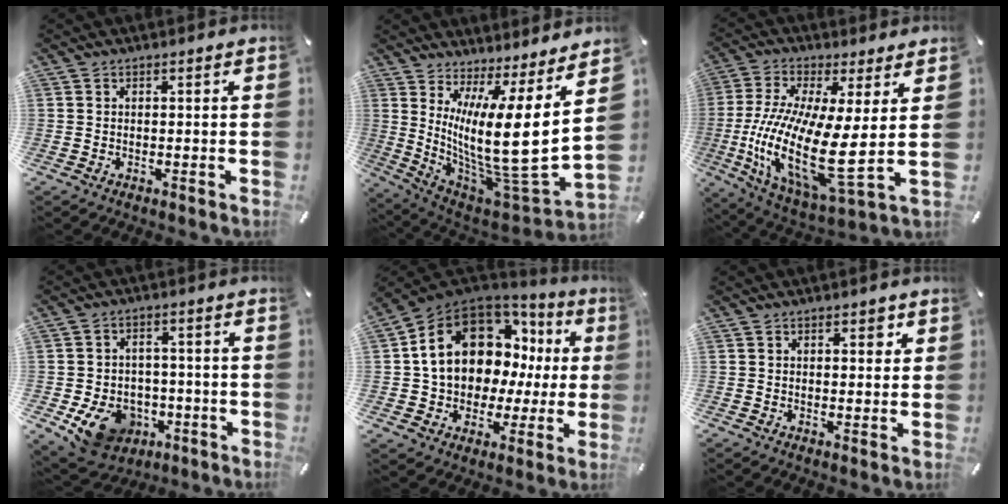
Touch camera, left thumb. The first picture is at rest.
{"total": 17.4, "force": [4.6, 3.3, 16.4], "torque": [-0.302, -0.087, 0.075]}
{"total": 20.2, "force": [-0.7, 6.0, 19.3], "torque": [-0.416, -0.043, -0.011]}
{"total": 11.0, "force": [-4.3, 8.5, 5.4], "torque": [-0.099, 0.024, -0.069]}
{"total": 17.4, "force": [6.1, 13.1, 9.8], "torque": [-0.180, -0.035, 0.117]}
{"total": 2.9, "force": [1.3, 1.7, 1.9], "torque": [-0.019, -0.003, 0.015]}